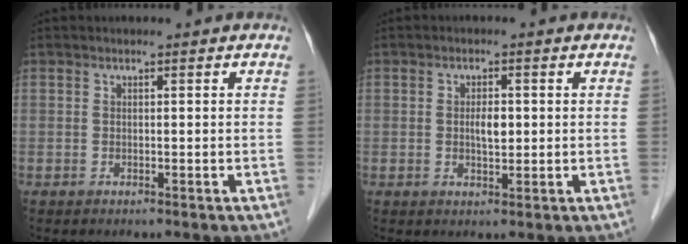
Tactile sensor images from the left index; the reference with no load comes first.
{"total": 2.6, "force": [-0.1, 1.0, 2.3], "torque": [-0.041, -0.003, -0.001]}